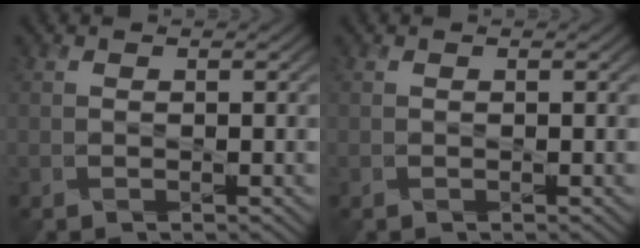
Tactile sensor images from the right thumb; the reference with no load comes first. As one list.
[{"total": 0.0}]